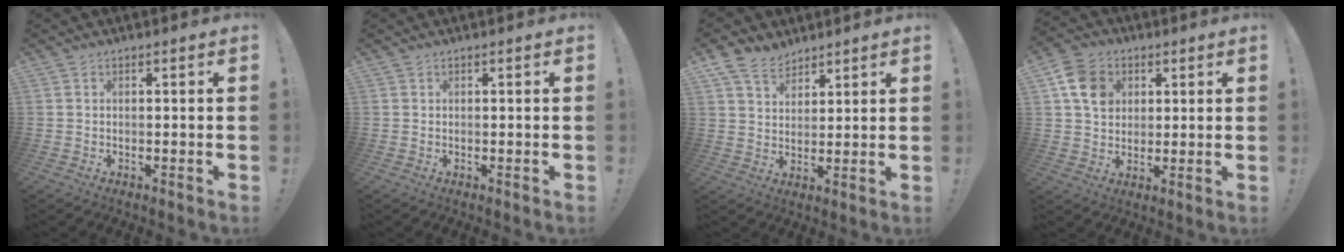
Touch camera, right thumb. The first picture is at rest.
{"total": 0.0}
{"total": 8.0, "force": [6.1, 4.5, 2.5], "torque": [-0.056, -0.030, 0.122]}
{"total": 11.1, "force": [4.0, 8.9, 5.4], "torque": [-0.084, -0.001, 0.082]}